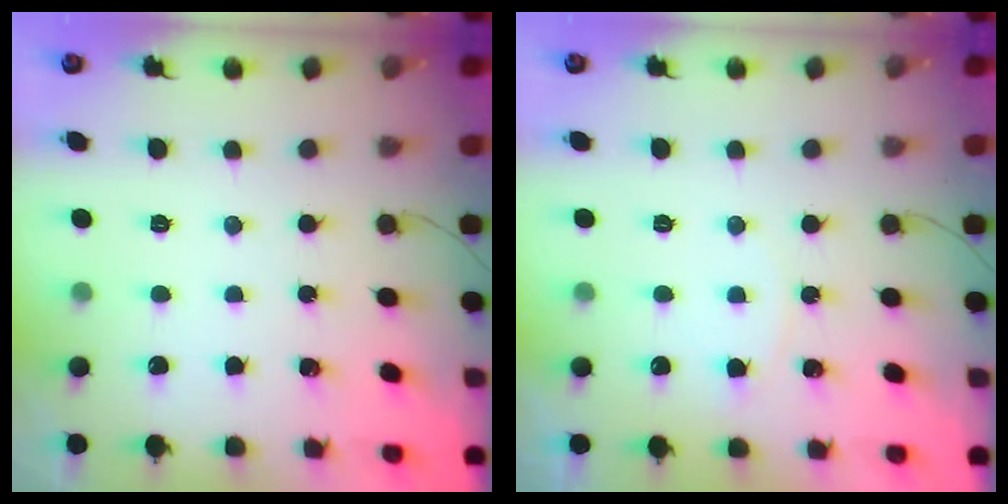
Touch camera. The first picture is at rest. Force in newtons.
{"total": 2.7, "press": 2.7, "slide": 0.3}